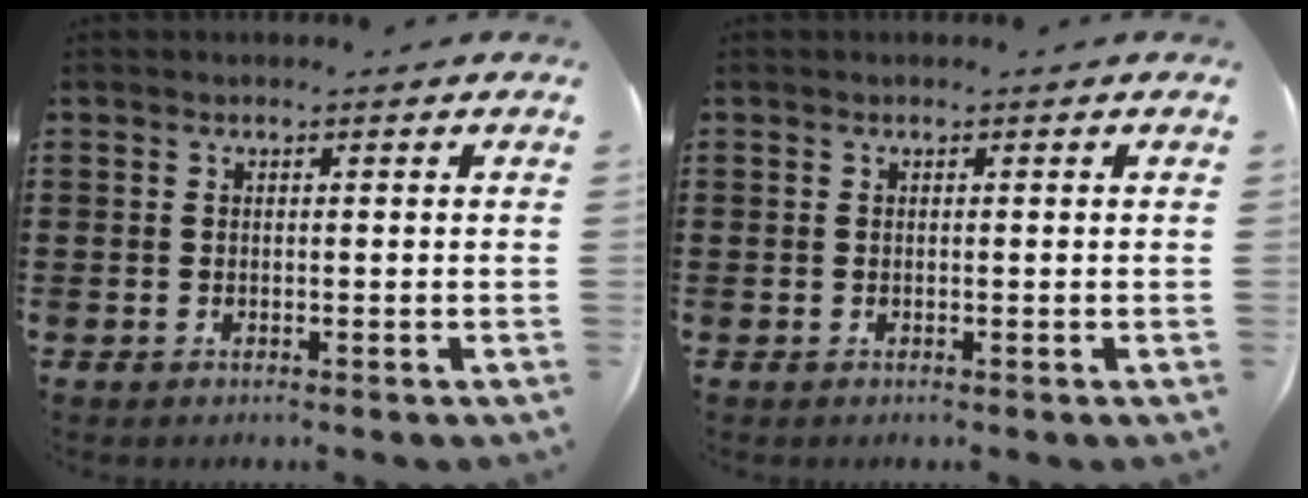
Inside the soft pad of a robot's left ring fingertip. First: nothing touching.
{"total": 0.0}